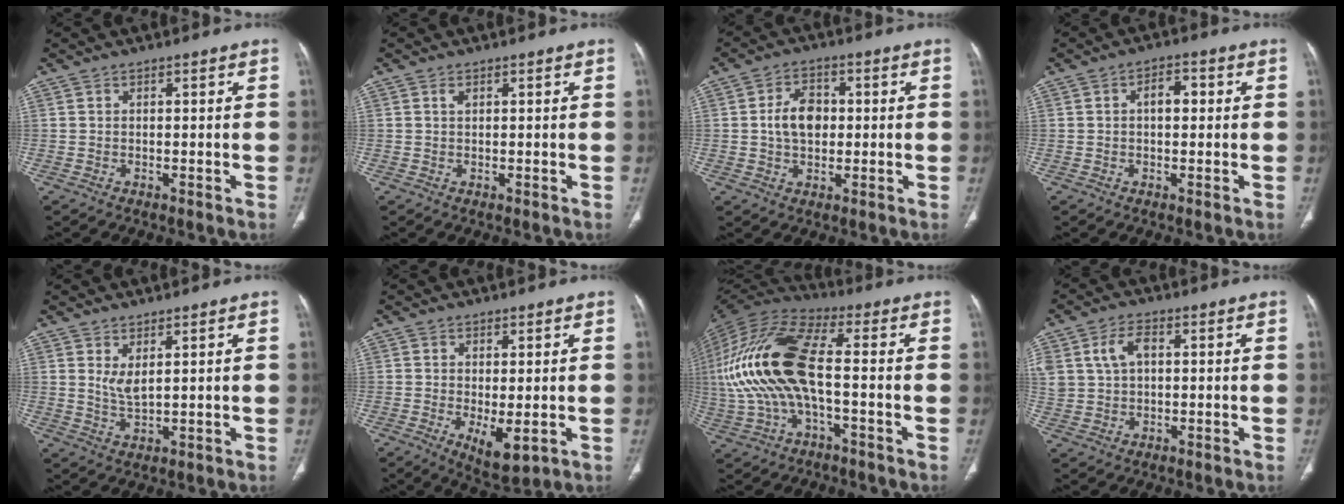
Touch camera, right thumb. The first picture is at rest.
{"total": 0.9, "force": [0.4, 0.5, 0.6], "torque": [-0.007, 0.002, 0.008]}
{"total": 7.3, "force": [0.4, 5.1, 5.2], "torque": [-0.075, 0.010, 0.004]}
{"total": 3.8, "force": [0.5, 2.2, 3.0], "torque": [-0.041, 0.012, 0.004]}
{"total": 3.4, "force": [1.6, 1.1, 2.8], "torque": [-0.052, -0.019, 0.037]}
{"total": 6.3, "force": [-1.4, 2.5, 5.5], "torque": [-0.089, -0.020, -0.012]}
{"total": 19.8, "force": [-1.1, 8.1, 18.0], "torque": [-0.396, 0.034, -0.020]}
{"total": 7.4, "force": [1.9, 4.8, 5.2], "torque": [-0.107, 0.010, 0.042]}